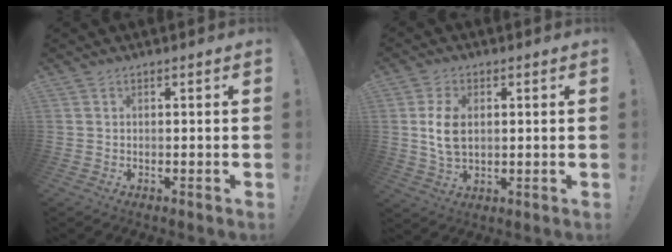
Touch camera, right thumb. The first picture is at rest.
{"total": 8.5, "force": [1.0, 5.4, 6.4], "torque": [-0.119, -0.007, 0.016]}